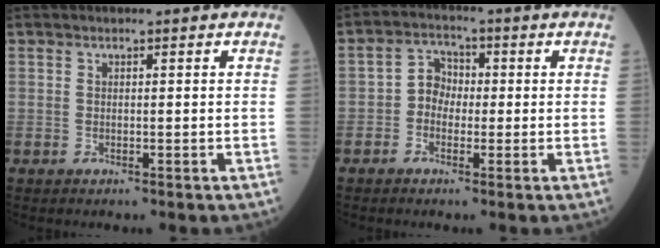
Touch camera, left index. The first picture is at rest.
{"total": 3.9, "force": [-0.6, 3.2, 2.2], "torque": [-0.035, 0.015, -0.022]}